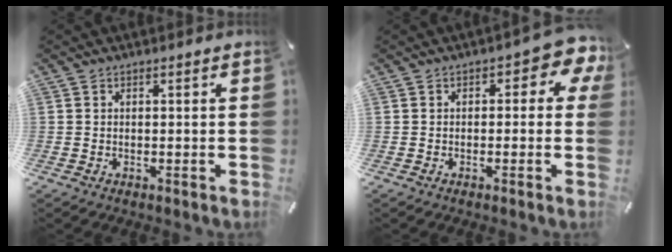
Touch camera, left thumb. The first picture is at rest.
{"total": 5.7, "force": [1.2, 2.9, 4.7], "torque": [-0.059, 0.000, 0.015]}